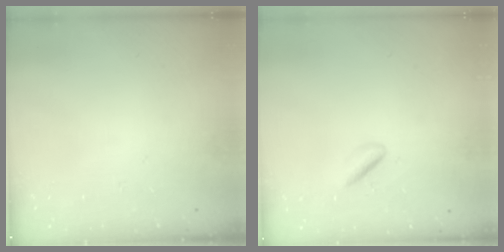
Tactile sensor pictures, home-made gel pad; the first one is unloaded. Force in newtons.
{"total": 2.8, "press": 2.6, "slide": 0.9}